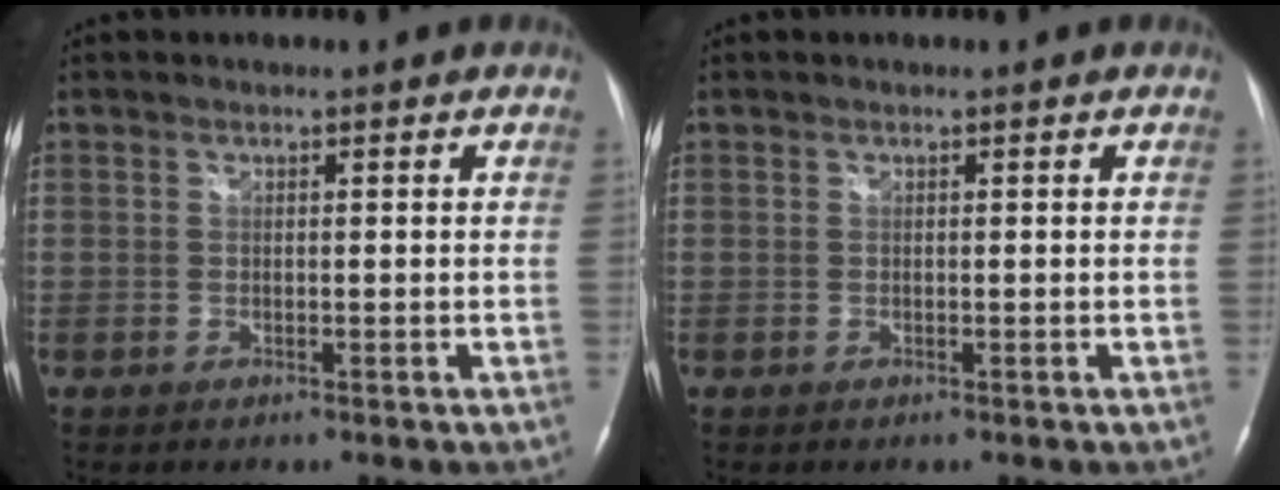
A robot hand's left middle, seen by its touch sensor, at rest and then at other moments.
{"total": 0.0}